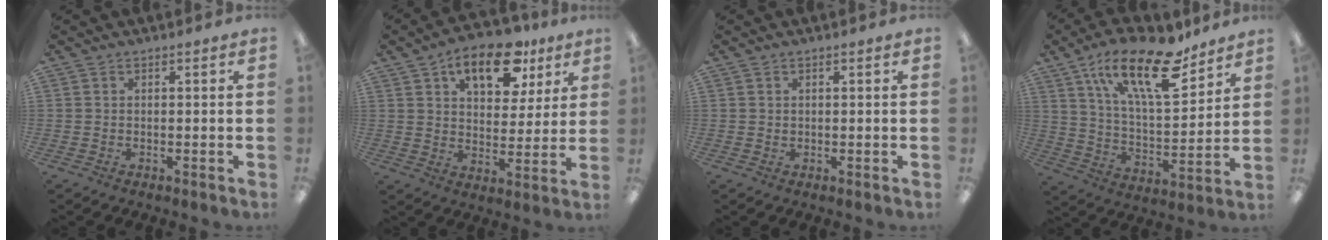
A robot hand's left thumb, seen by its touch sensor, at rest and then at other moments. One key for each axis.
{"total": 15.3, "fx": 8.7, "fy": 8.2, "fz": 9.6, "tx": -0.132, "ty": -0.028, "tz": 0.146}
{"total": 0.5, "fx": 0.3, "fy": 0.4, "fz": 0.0, "tx": -0.002, "ty": 0.002, "tz": 0.006}
{"total": 22.2, "fx": 13.9, "fy": 8.6, "fz": 15.0, "tx": -0.244, "ty": -0.074, "tz": 0.234}